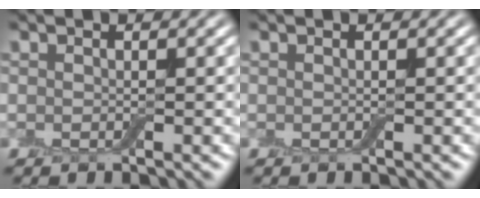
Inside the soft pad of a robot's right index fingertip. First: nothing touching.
{"total": 0.0}